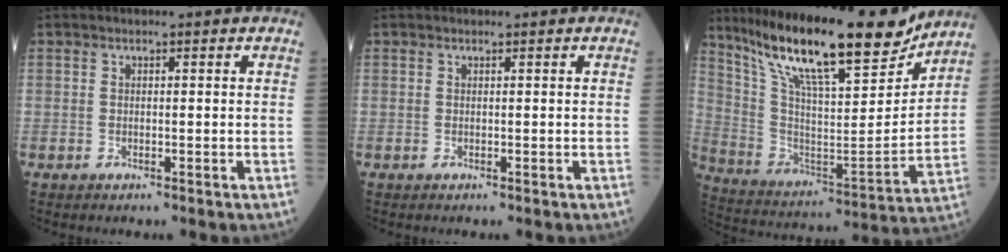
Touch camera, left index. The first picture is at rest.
{"total": 0.0}
{"total": 23.3, "force": [18.4, 3.9, 13.8], "torque": [-0.251, -0.010, 0.307]}